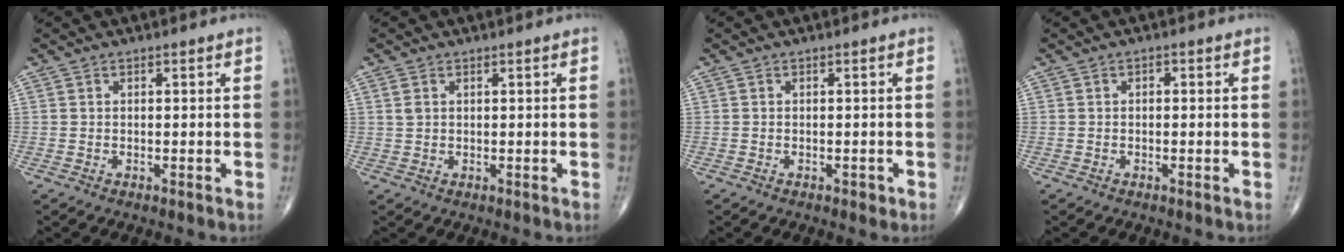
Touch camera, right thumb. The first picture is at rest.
{"total": 1.6, "force": [0.6, 1.0, 1.0], "torque": [-0.024, 0.004, 0.018]}
{"total": 0.9, "force": [-0.5, 0.5, 0.5], "torque": [-0.005, 0.000, -0.006]}
{"total": 0.8, "force": [0.0, 0.5, 0.6], "torque": [-0.006, 0.003, -0.003]}